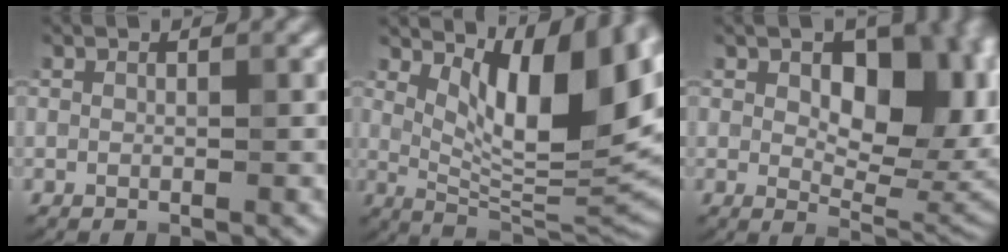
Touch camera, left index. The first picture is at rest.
{"total": 11.5, "force": [4.3, 4.2, 9.8], "torque": [-0.141, -0.008, 0.077]}
{"total": 12.3, "force": [2.6, 7.0, 9.7], "torque": [-0.114, -0.009, 0.047]}